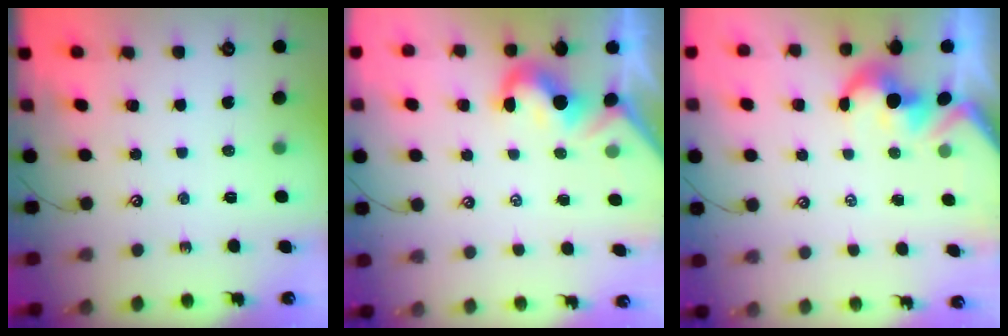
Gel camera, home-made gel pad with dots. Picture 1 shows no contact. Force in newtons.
{"total": 1.8, "press": 1.6, "slide": 0.8}
{"total": 1.7, "press": 1.3, "slide": 1.0}